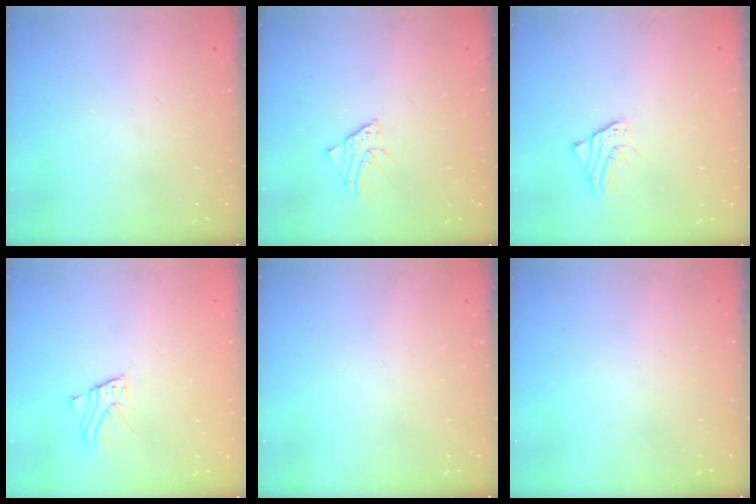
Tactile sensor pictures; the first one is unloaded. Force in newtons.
{"total": 2.4, "press": 2.4, "slide": 0.2}
{"total": 2.8, "press": 2.8, "slide": 0.2}
{"total": 3.1, "press": 3.1, "slide": 0.1}
{"total": 0.0}
{"total": 0.0}